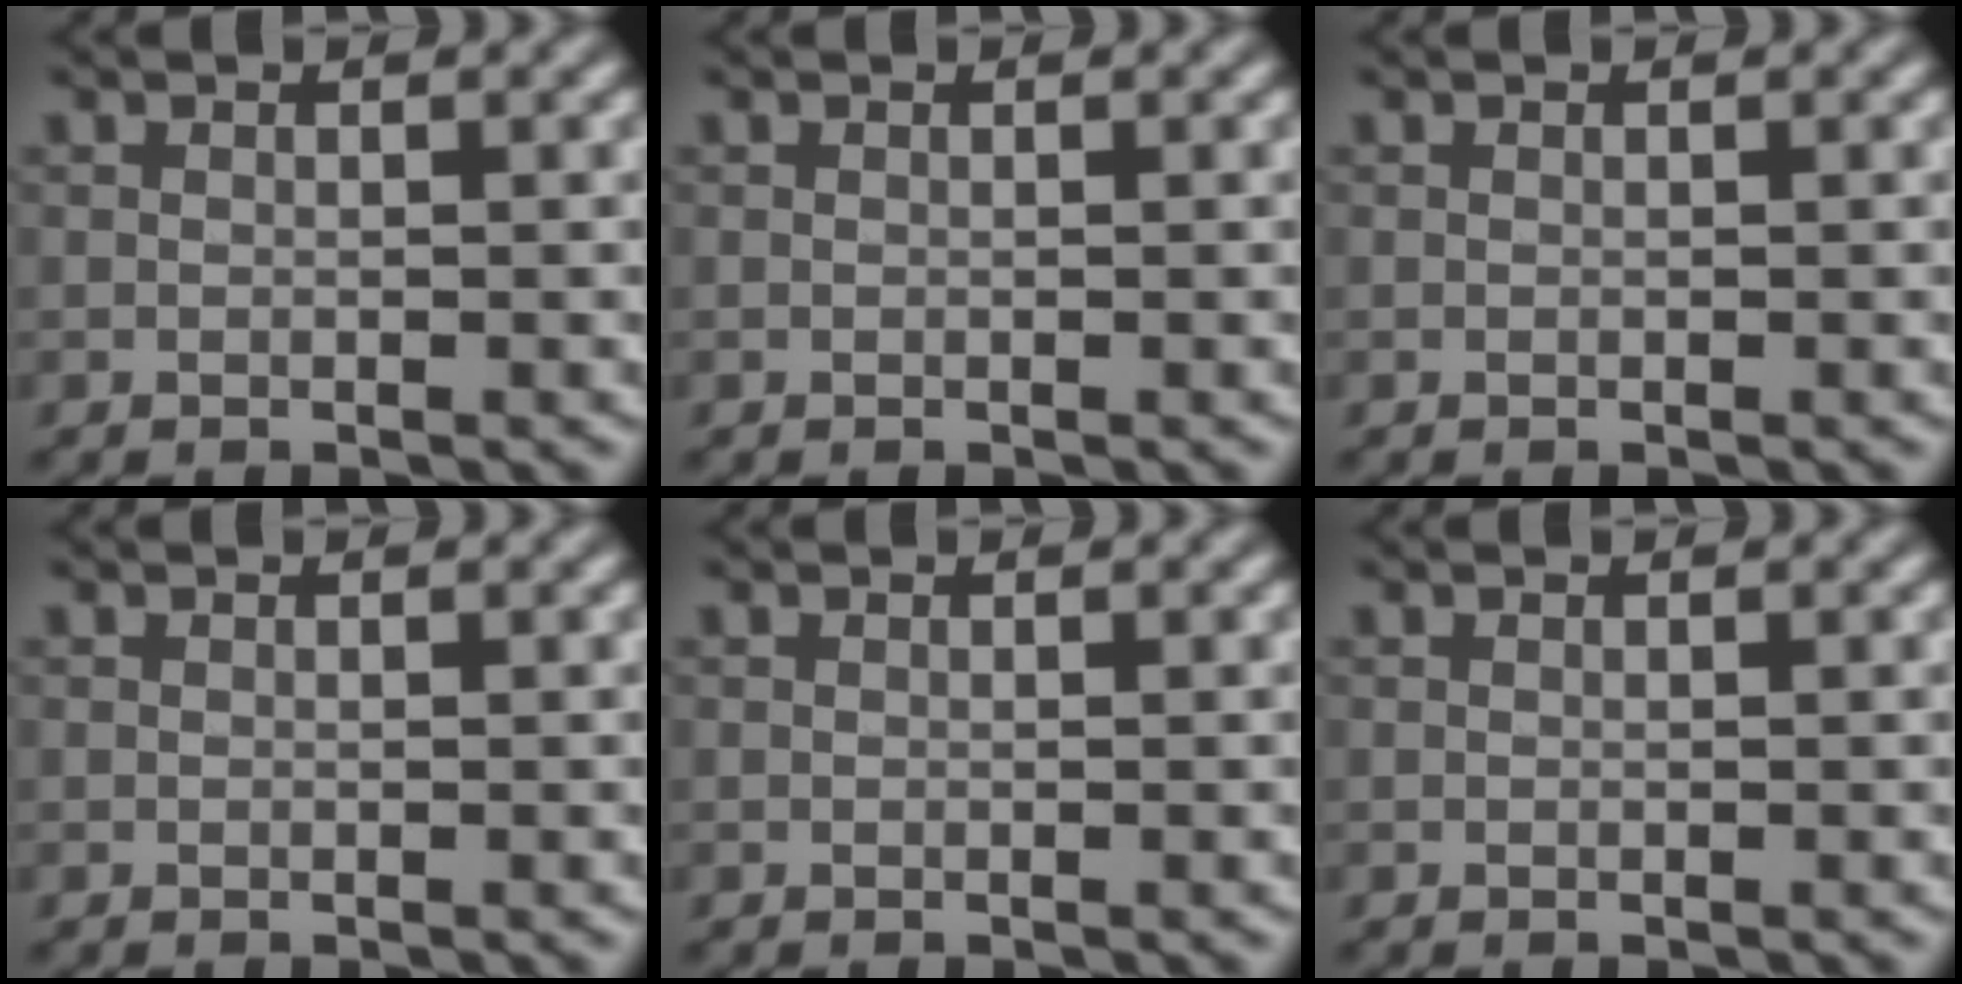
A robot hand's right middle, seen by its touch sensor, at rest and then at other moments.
{"total": 0.0}
{"total": 0.0}
{"total": 0.0}
{"total": 0.0}
{"total": 0.0}